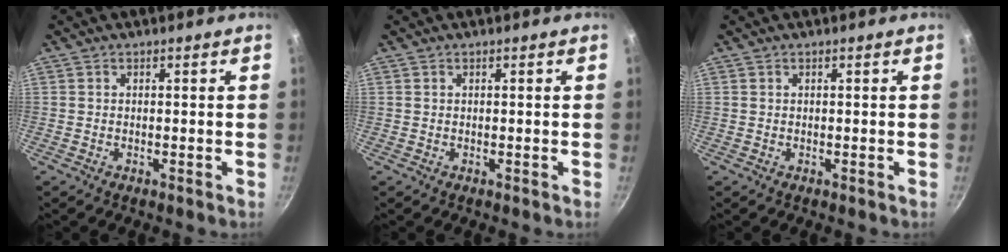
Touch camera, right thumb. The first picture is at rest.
{"total": 0.0}
{"total": 0.0}